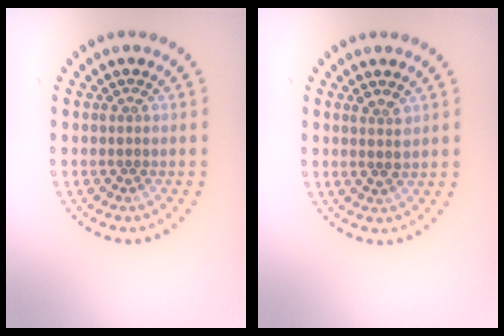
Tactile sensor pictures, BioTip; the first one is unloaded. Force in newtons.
{"total": 1.4, "press": 1.3, "slide": 0.4}